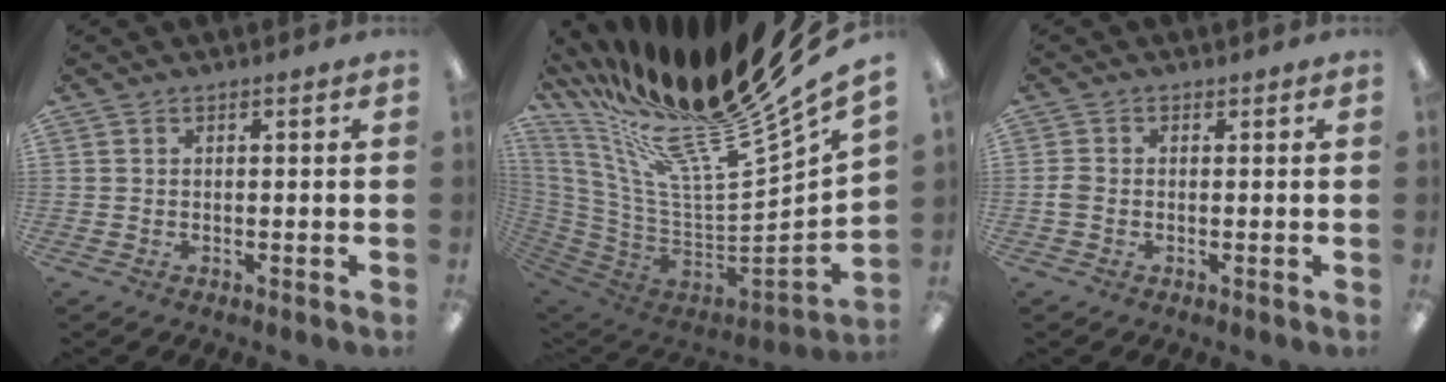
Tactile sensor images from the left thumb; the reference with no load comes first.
{"total": 26.6, "force": [19.4, 6.0, 17.2], "torque": [-0.237, -0.188, 0.340]}
{"total": 2.1, "force": [-0.4, 1.6, 1.4], "torque": [-0.031, 0.001, -0.008]}